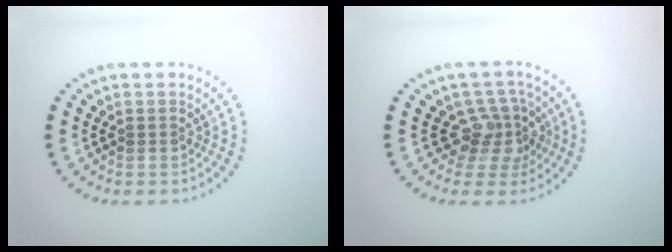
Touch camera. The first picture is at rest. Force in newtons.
{"total": 3.2, "press": 2.6, "slide": 1.8}